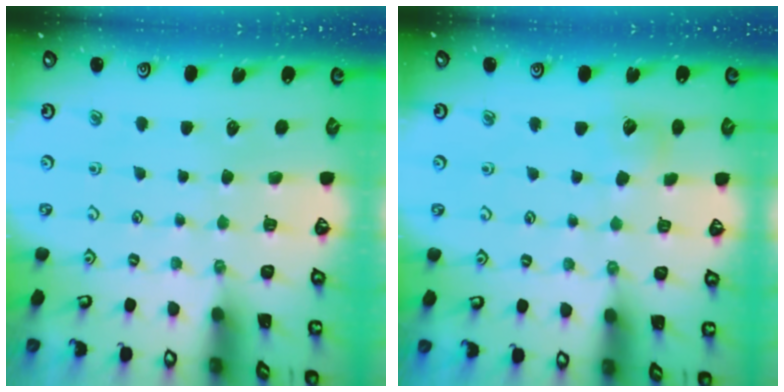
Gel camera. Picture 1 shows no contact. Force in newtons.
{"total": 7.5, "press": 7.5, "slide": 0.7}